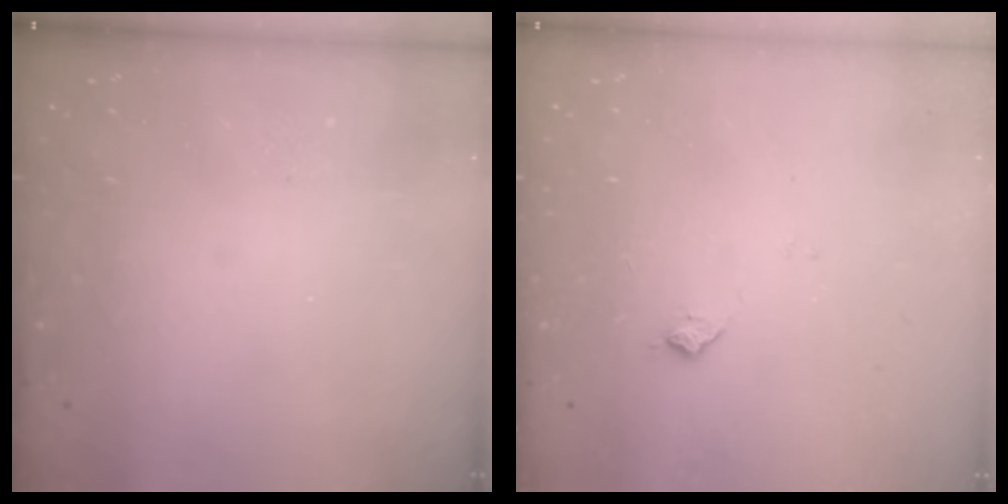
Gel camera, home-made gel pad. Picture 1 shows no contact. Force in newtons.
{"total": 5.0, "press": 5.0, "slide": 0.4}